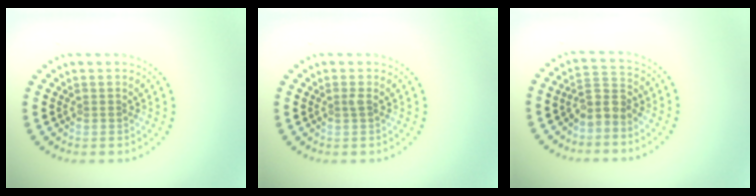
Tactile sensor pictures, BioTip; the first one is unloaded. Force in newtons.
{"total": 0.5, "press": 0.5, "slide": 0.3}
{"total": 2.4, "press": 2.0, "slide": 1.5}